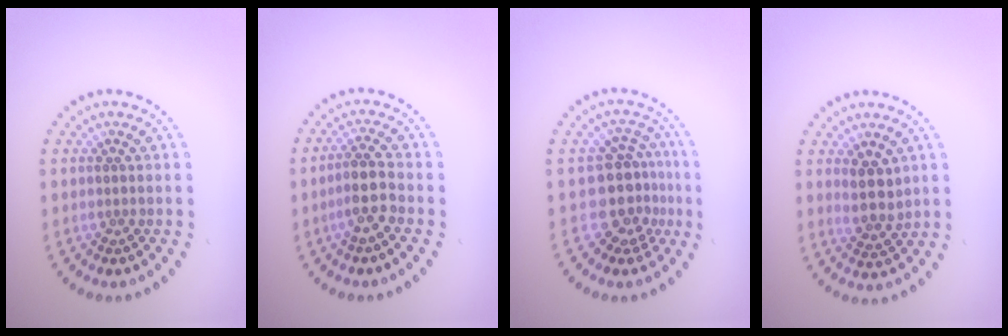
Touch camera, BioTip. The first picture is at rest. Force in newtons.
{"total": 2.8, "press": 2.5, "slide": 1.3}
{"total": 4.0, "press": 3.1, "slide": 2.6}
{"total": 2.9, "press": 2.6, "slide": 1.2}